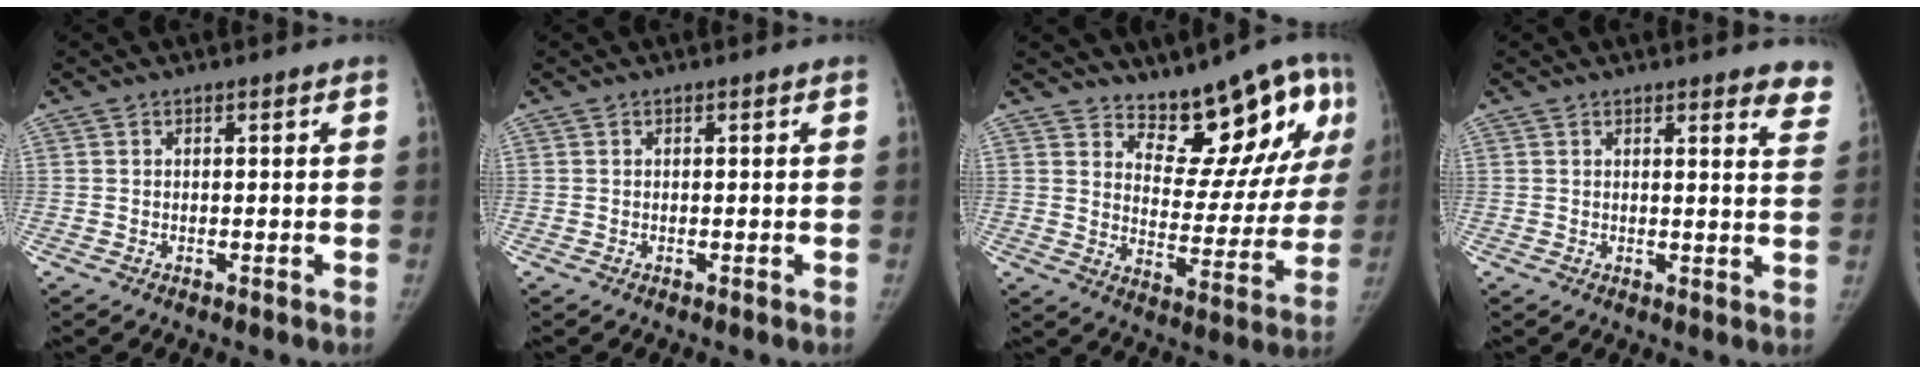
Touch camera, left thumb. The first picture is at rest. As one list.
[{"total": 0.0}, {"total": 15.0, "force": [10.1, 6.4, 9.1], "torque": [-0.056, -0.074, 0.146]}, {"total": 6.9, "force": [6.1, 1.8, 2.7], "torque": [0.004, -0.034, 0.042]}]